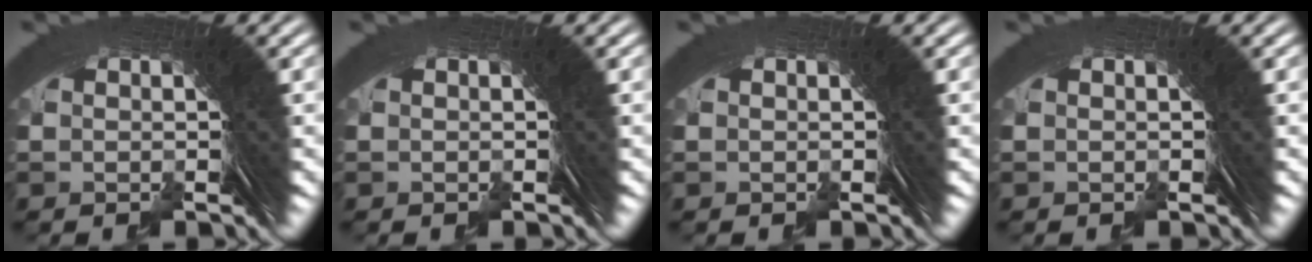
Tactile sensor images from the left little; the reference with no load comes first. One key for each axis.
{"total": 0.0}
{"total": 0.0}
{"total": 0.0}